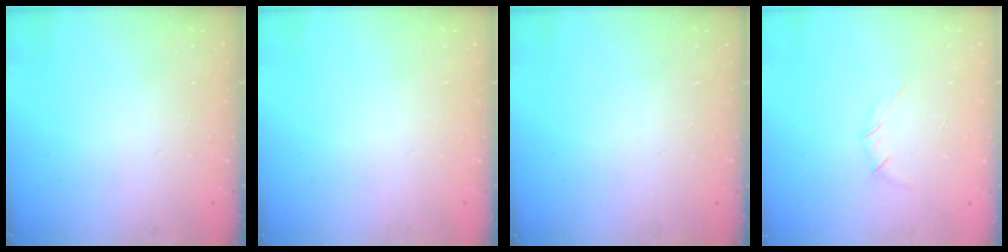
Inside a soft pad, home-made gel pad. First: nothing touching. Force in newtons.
{"total": 0.0}
{"total": 0.0}
{"total": 4.1, "press": 4.0, "slide": 1.0}